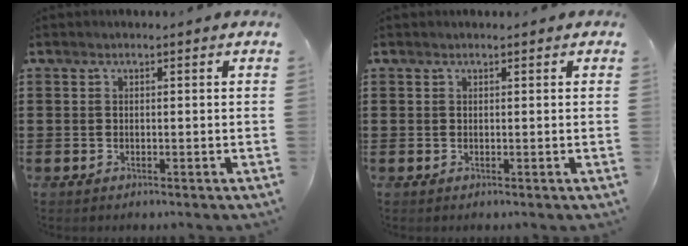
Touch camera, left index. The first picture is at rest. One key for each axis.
{"total": 0.0}